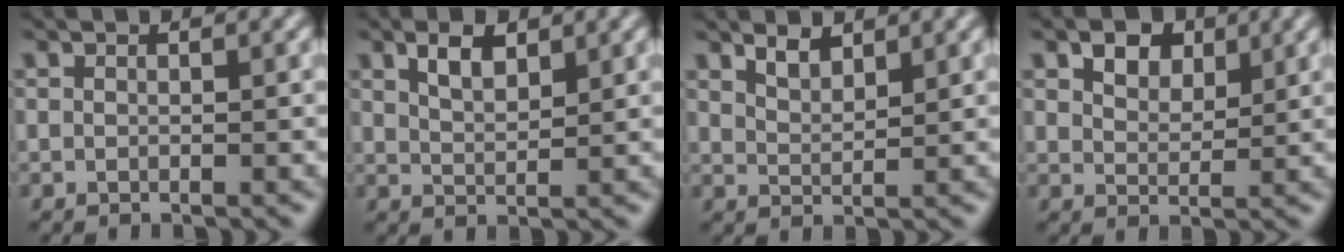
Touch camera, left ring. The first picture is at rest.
{"total": 2.8, "force": [1.7, 1.2, 1.8], "torque": [-0.037, 0.001, 0.034]}
{"total": 2.0, "force": [1.7, 0.6, 0.9], "torque": [-0.019, -0.003, 0.034]}
{"total": 3.6, "force": [2.2, 2.1, 1.9], "torque": [-0.032, -0.003, 0.034]}